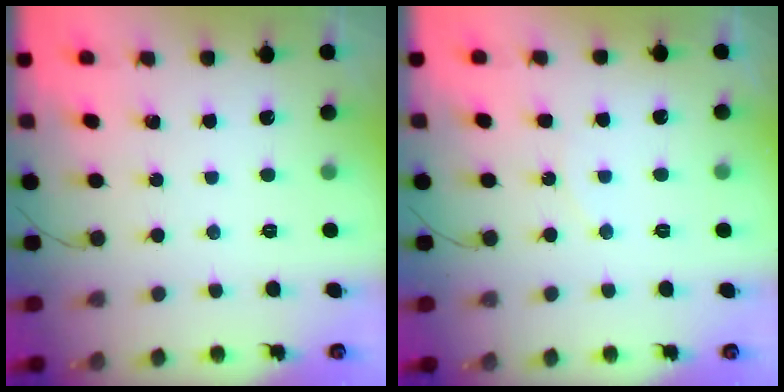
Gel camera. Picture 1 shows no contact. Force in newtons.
{"total": 4.8, "press": 4.8, "slide": 0.6}